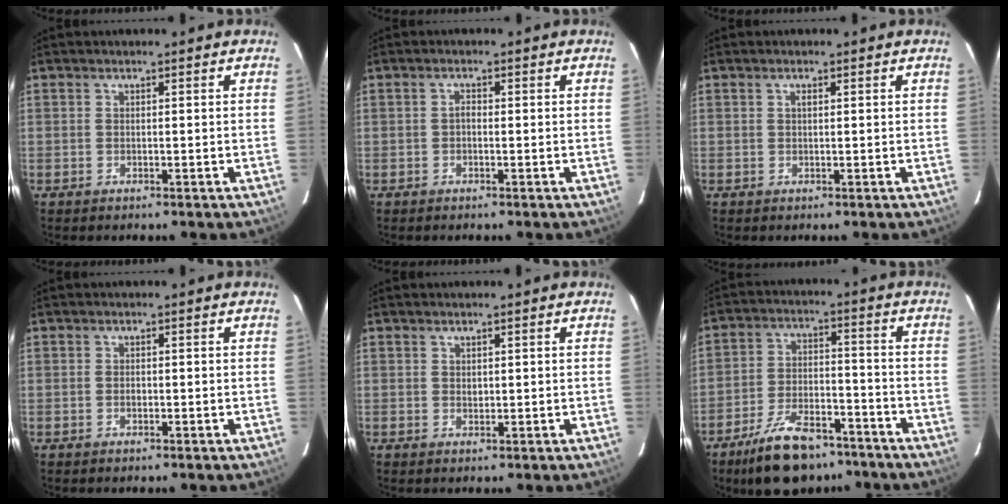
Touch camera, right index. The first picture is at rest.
{"total": 0.9, "force": [-0.2, 0.6, 0.7], "torque": [-0.012, 0.006, -0.005]}
{"total": 0.7, "force": [0.3, 0.2, 0.6], "torque": [-0.011, 0.004, 0.005]}
{"total": 0.8, "force": [-0.2, 0.6, 0.5], "torque": [-0.008, 0.002, -0.003]}
{"total": 0.9, "force": [0.6, 0.7, 0.4], "torque": [-0.004, 0.003, 0.011]}
{"total": 15.1, "force": [-11.5, 6.5, 7.4], "torque": [-0.153, 0.004, -0.179]}